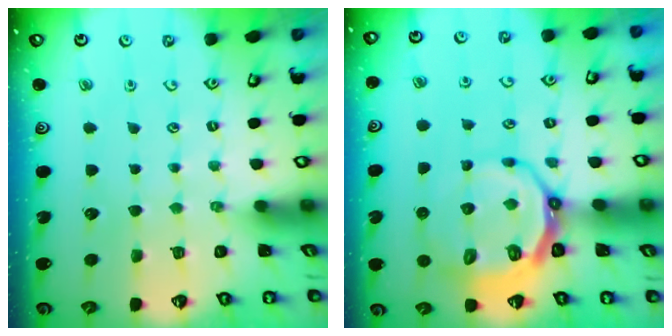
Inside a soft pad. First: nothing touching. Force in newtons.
{"total": 13.5, "press": 13.0, "slide": 3.7}